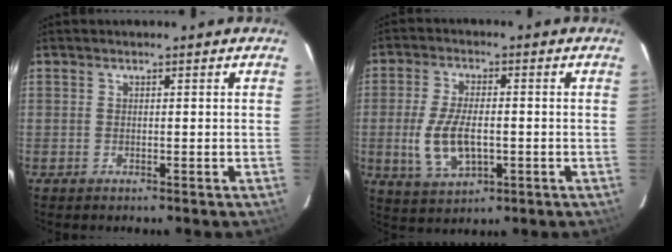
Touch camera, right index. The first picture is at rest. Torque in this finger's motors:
{"motor_torque": [0.21, 0.07, 0.42, 0.09]}